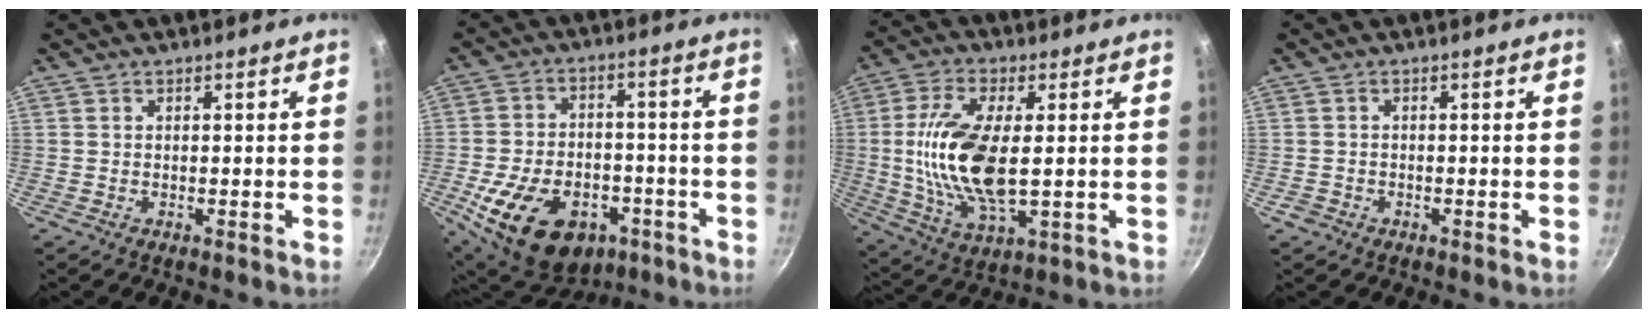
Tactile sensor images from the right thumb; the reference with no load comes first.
{"total": 19.9, "force": [-8.1, 13.2, 12.5], "torque": [-0.195, 0.035, -0.115]}
{"total": 16.0, "force": [0.7, 7.0, 14.4], "torque": [-0.285, -0.006, 0.013]}
{"total": 1.7, "force": [-0.9, 1.3, 0.4], "torque": [-0.008, 0.008, -0.013]}